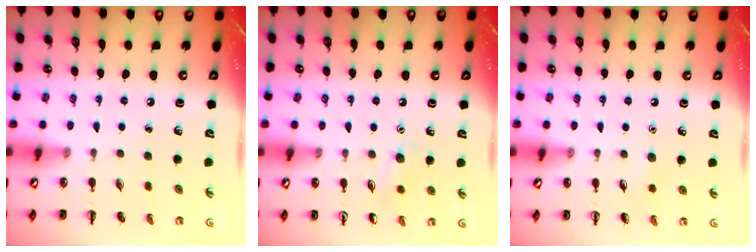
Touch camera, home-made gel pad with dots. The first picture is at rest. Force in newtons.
{"total": 6.7, "press": 6.4, "slide": 2.1}
{"total": 4.4, "press": 4.3, "slide": 1.2}